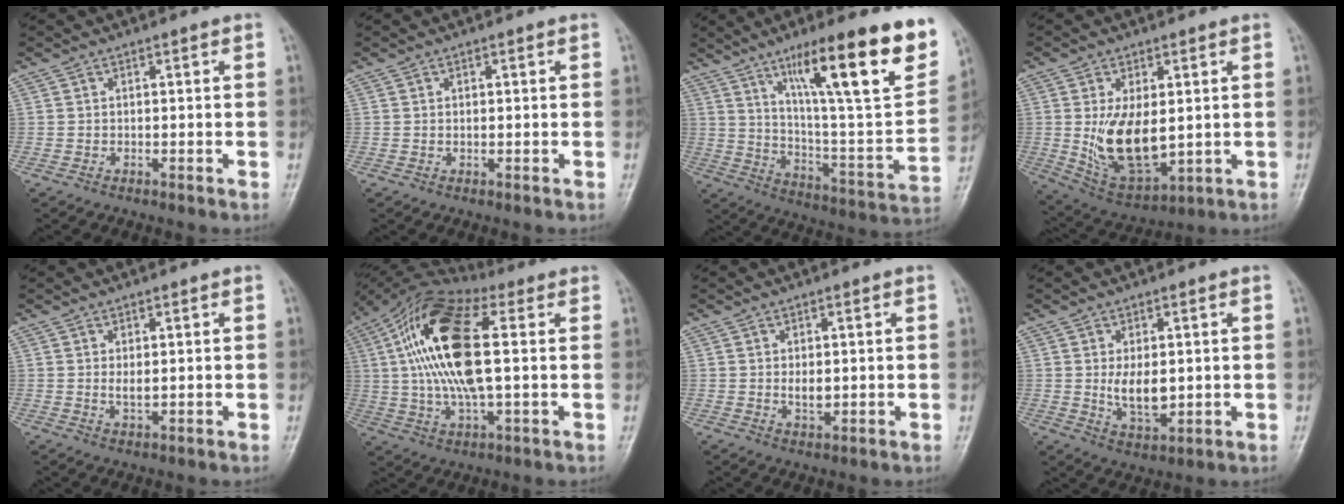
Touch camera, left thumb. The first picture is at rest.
{"total": 0.6, "force": [0.1, 0.2, 0.5], "torque": [-0.012, 0.002, 0.005]}
{"total": 27.1, "force": [14.6, 5.0, 22.2], "torque": [-0.318, -0.046, 0.236]}
{"total": 12.9, "force": [0.3, 6.8, 10.9], "torque": [-0.177, -0.020, 0.027]}
{"total": 2.2, "force": [0.4, 1.0, 2.0], "torque": [-0.032, -0.006, 0.009]}
{"total": 19.3, "force": [3.4, 7.6, 17.4], "torque": [-0.346, 0.021, 0.052]}
{"total": 3.0, "force": [0.3, 1.6, 2.6], "torque": [-0.036, -0.007, 0.009]}
{"total": 7.0, "force": [0.4, 3.7, 5.9], "torque": [-0.089, -0.015, 0.016]}